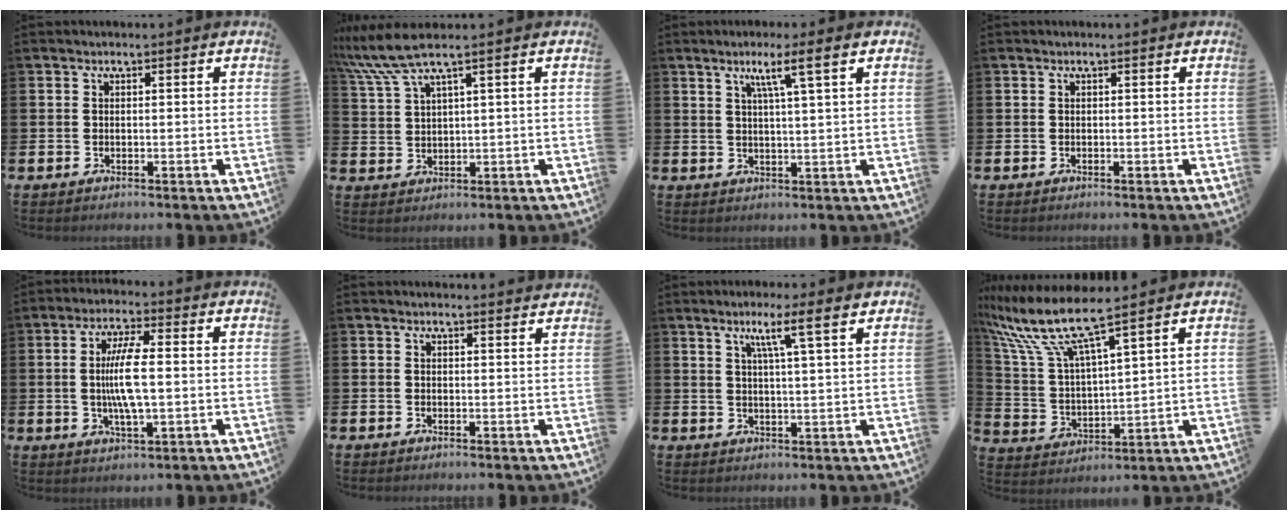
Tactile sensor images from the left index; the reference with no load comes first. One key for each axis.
{"total": 6.6, "fx": 4.9, "fy": 0.6, "fz": 4.3, "tx": -0.105, "ty": -0.004, "tz": 0.090}
{"total": 4.8, "fx": 2.8, "fy": -0.3, "fz": 3.9, "tx": -0.081, "ty": 0.000, "tz": 0.043}
{"total": 0.0}
{"total": 7.1, "fx": 0.2, "fy": 1.8, "fz": 6.9, "tx": -0.133, "ty": 0.002, "tz": -0.002}
{"total": 1.2, "fx": 1.2, "fy": 0.0, "fz": -0.1, "tx": 0.016, "ty": -0.012, "tz": 0.019}
{"total": 5.2, "fx": 3.6, "fy": -0.1, "fz": 3.8, "tx": -0.069, "ty": -0.015, "tz": 0.054}
{"total": 8.6, "fx": 7.5, "fy": 0.5, "fz": 4.1, "tx": -0.121, "ty": -0.046, "tz": 0.124}